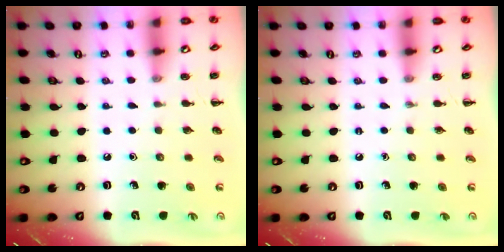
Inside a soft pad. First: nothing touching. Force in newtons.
{"total": 0.0}